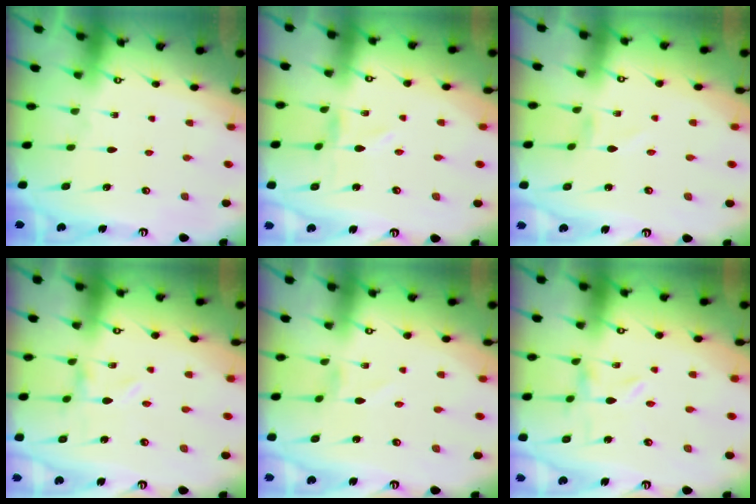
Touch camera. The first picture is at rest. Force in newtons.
{"total": 0.0}
{"total": 1.1, "press": 1.1, "slide": 0.1}
{"total": 0.0}
{"total": 1.4, "press": 1.4, "slide": 0.1}
{"total": 0.0}